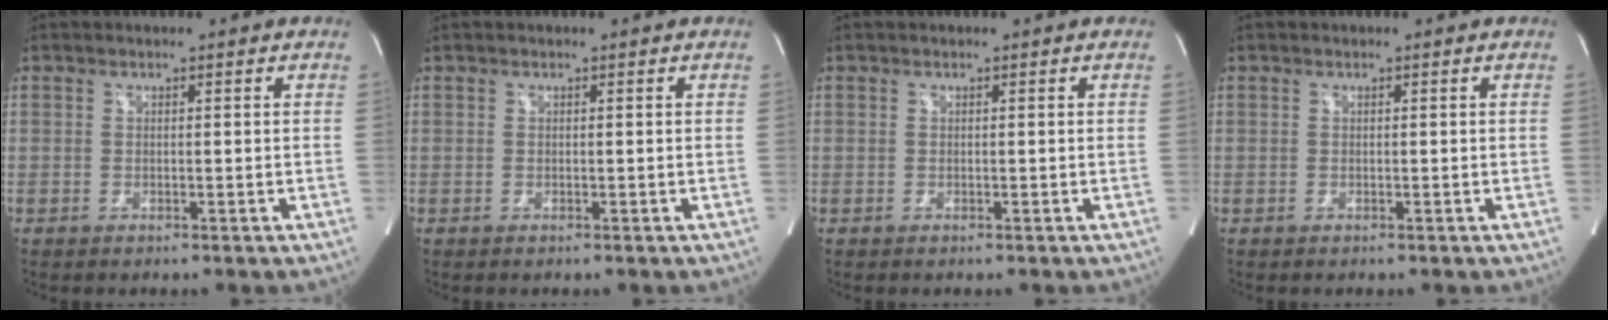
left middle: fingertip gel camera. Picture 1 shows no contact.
{"total": 0.0}
{"total": 0.0}
{"total": 0.0}